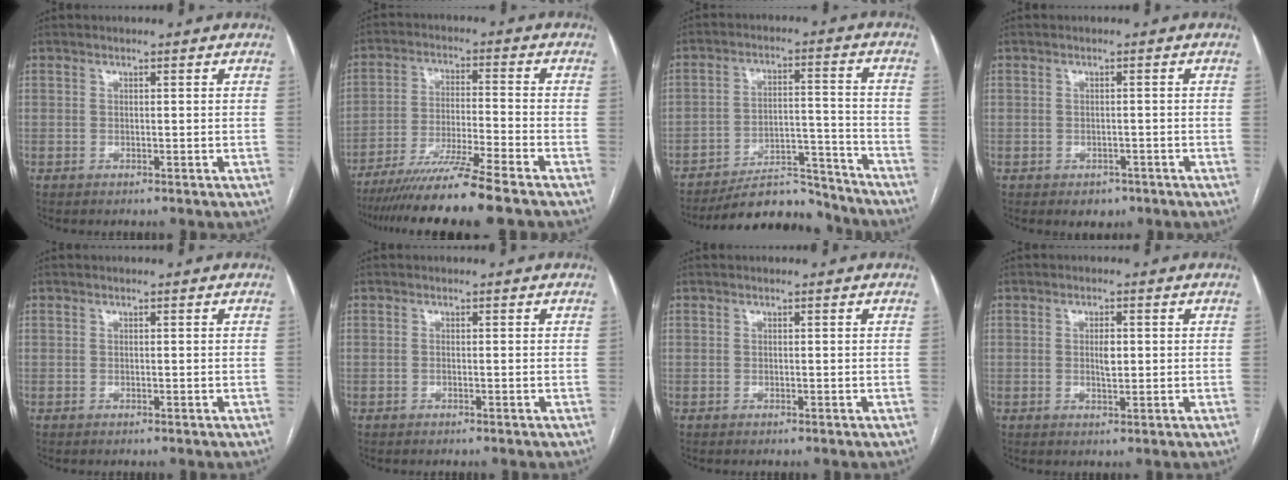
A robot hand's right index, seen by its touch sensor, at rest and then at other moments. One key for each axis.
{"total": 12.8, "fx": -10.4, "fy": -1.9, "fz": 7.2, "tx": -0.110, "ty": -0.033, "tz": -0.175}
{"total": 11.7, "fx": -11.1, "fy": 2.7, "fz": 2.3, "tx": -0.024, "ty": 0.036, "tz": -0.174}
{"total": 2.7, "fx": -1.7, "fy": 1.9, "fz": 1.0, "tx": -0.005, "ty": 0.004, "tz": -0.013}
{"total": 0.0}
{"total": 0.0}
{"total": 0.0}
{"total": 2.6, "fx": 0.3, "fy": 0.9, "fz": 2.4, "tx": -0.041, "ty": -0.001, "tz": 0.005}